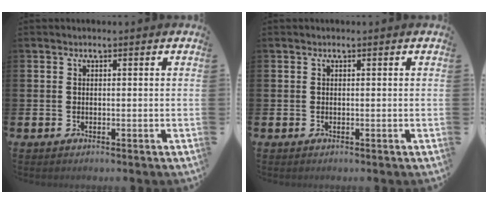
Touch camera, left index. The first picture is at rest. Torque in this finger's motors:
{"motor_torque": [0.00, 0.00, 0.00, 0.00]}